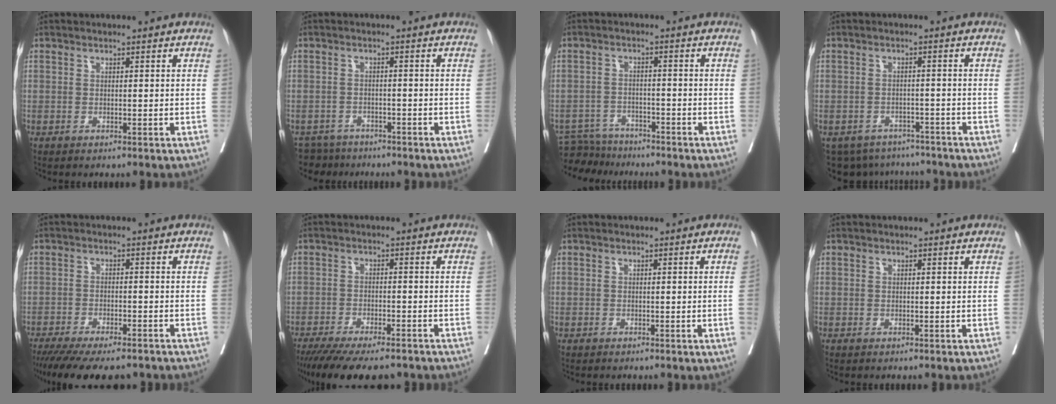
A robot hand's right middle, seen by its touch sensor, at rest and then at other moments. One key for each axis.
{"total": 5.1, "fx": -4.6, "fy": 2.1, "fz": -0.5, "tx": 0.016, "ty": 0.001, "tz": -0.074}
{"total": 5.9, "fx": -5.7, "fy": 1.5, "fz": -0.3, "tx": 0.005, "ty": -0.002, "tz": -0.102}
{"total": 9.3, "fx": -8.1, "fy": 4.3, "fz": 1.3, "tx": -0.021, "ty": 0.008, "tz": -0.101}
{"total": 14.7, "fx": -12.1, "fy": 4.0, "fz": 7.2, "tx": -0.140, "ty": -0.024, "tz": -0.172}
{"total": 14.0, "fx": -11.6, "fy": 3.6, "fz": 7.1, "tx": -0.128, "ty": -0.025, "tz": -0.170}
{"total": 0.9, "fx": -0.2, "fy": -0.3, "fz": 0.8, "tx": -0.006, "ty": 0.001, "tz": -0.003}
{"total": 0.0}